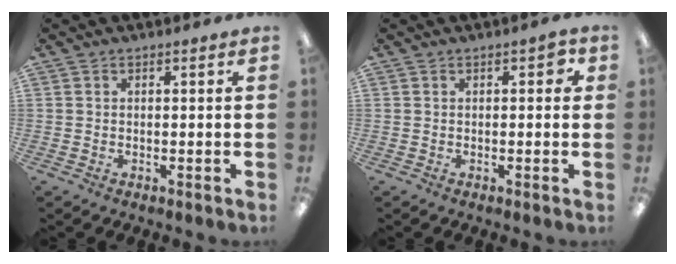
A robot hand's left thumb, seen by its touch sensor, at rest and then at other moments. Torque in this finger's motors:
{"motor_torque": [0.31, 0.18, -0.18, 0.06, 0.01]}